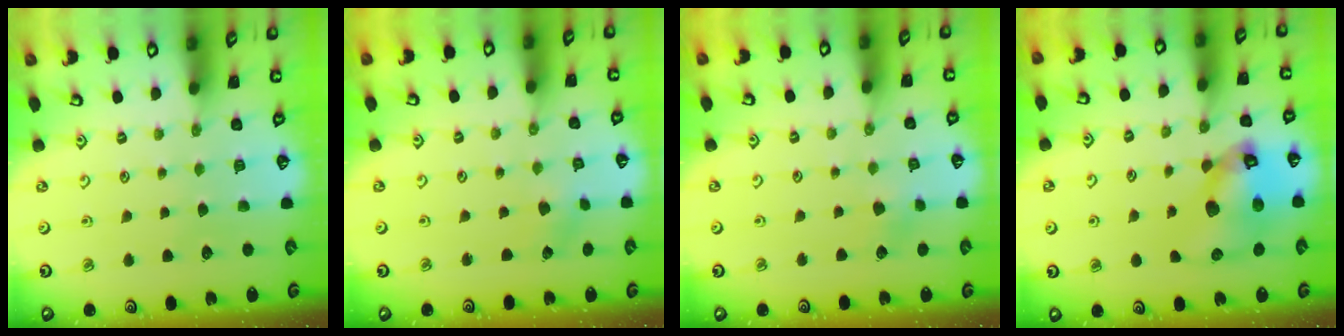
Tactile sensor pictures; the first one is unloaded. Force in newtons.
{"total": 1.4, "press": 1.4, "slide": 0.2}
{"total": 3.5, "press": 3.5, "slide": 0.6}
{"total": 14.9, "press": 14.7, "slide": 2.0}